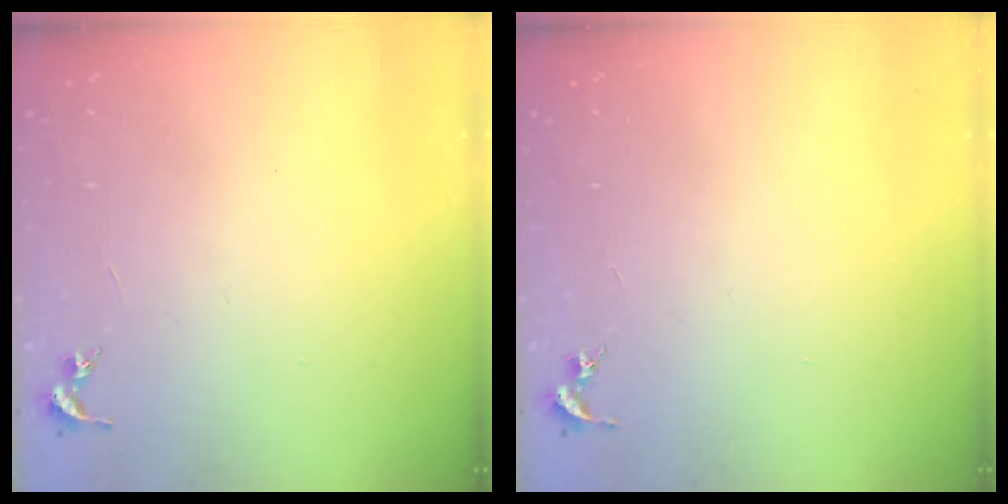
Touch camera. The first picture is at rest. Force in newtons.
{"total": 0.0}